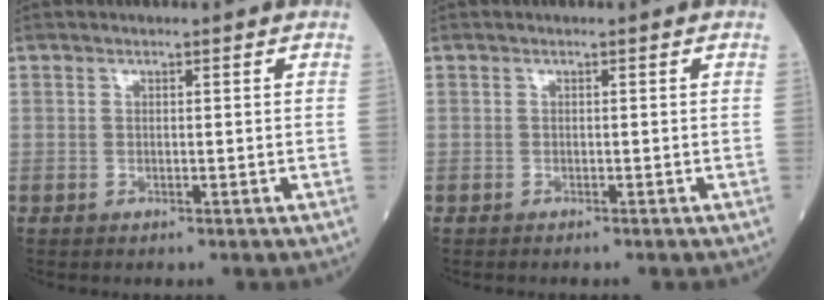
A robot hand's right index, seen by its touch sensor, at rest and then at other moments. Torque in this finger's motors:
{"motor_torque": [-0.02, 0.01, 0.06, 0.01]}